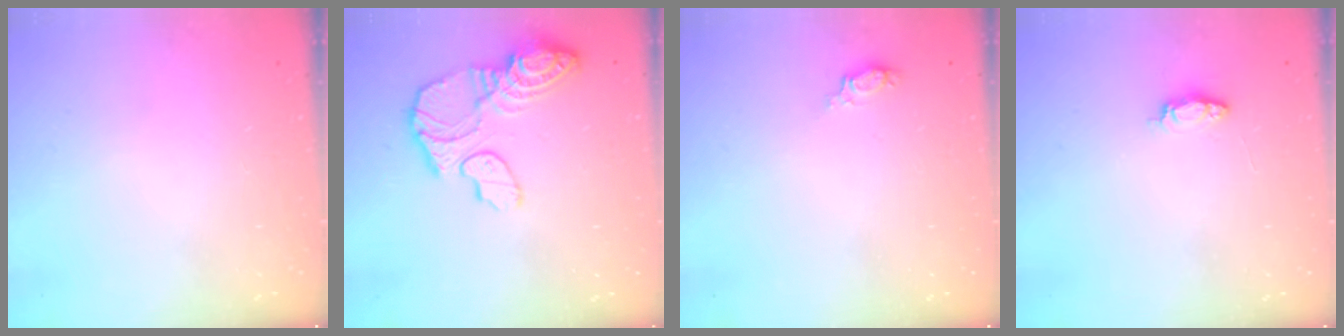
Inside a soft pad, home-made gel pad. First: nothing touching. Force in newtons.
{"total": 14.6, "press": 14.5, "slide": 1.5}
{"total": 5.2, "press": 4.9, "slide": 1.7}
{"total": 3.7, "press": 3.6, "slide": 0.4}